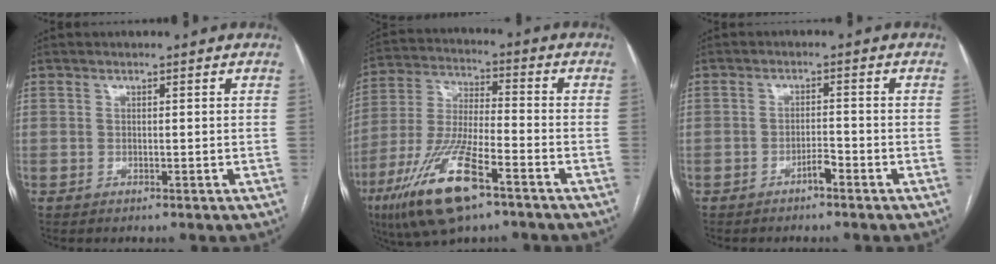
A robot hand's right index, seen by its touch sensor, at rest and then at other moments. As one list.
[{"total": 16.2, "force": [-9.0, 3.6, 12.9], "torque": [-0.280, -0.025, -0.163]}, {"total": 2.0, "force": [-1.5, 0.3, 1.4], "torque": [-0.022, 0.003, -0.024]}]